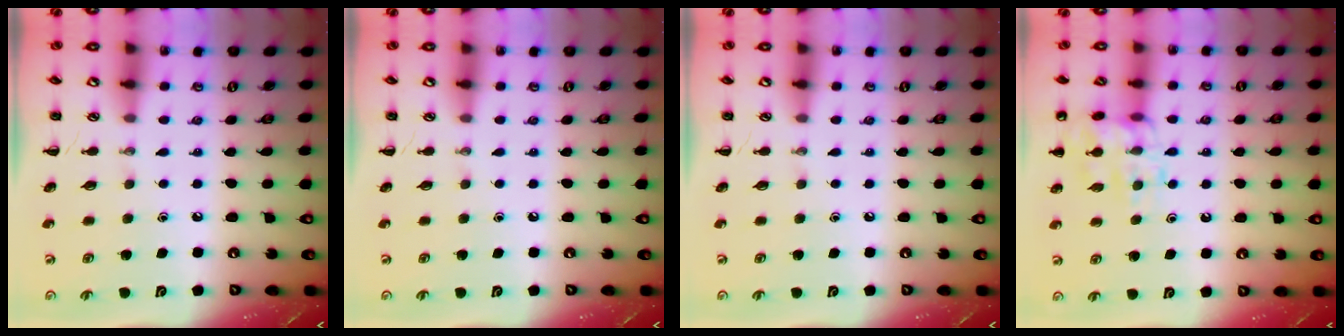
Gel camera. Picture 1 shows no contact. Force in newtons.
{"total": 0.0}
{"total": 0.0}
{"total": 14.2, "press": 14.0, "slide": 2.1}